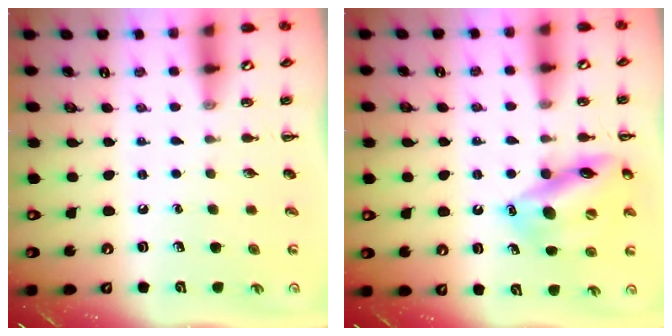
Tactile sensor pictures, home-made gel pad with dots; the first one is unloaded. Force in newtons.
{"total": 15.1, "press": 14.9, "slide": 2.3}